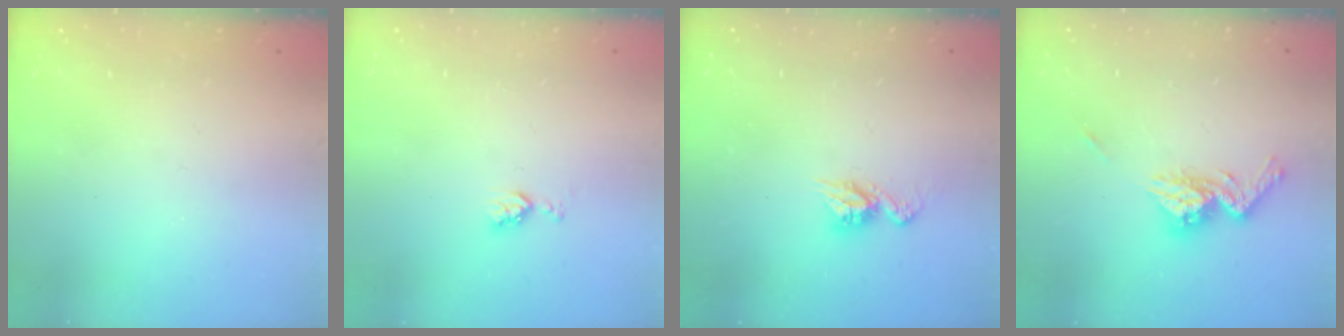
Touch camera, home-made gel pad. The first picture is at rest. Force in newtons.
{"total": 4.4, "press": 4.3, "slide": 0.7}
{"total": 7.8, "press": 7.8, "slide": 0.6}
{"total": 11.2, "press": 11.1, "slide": 0.9}